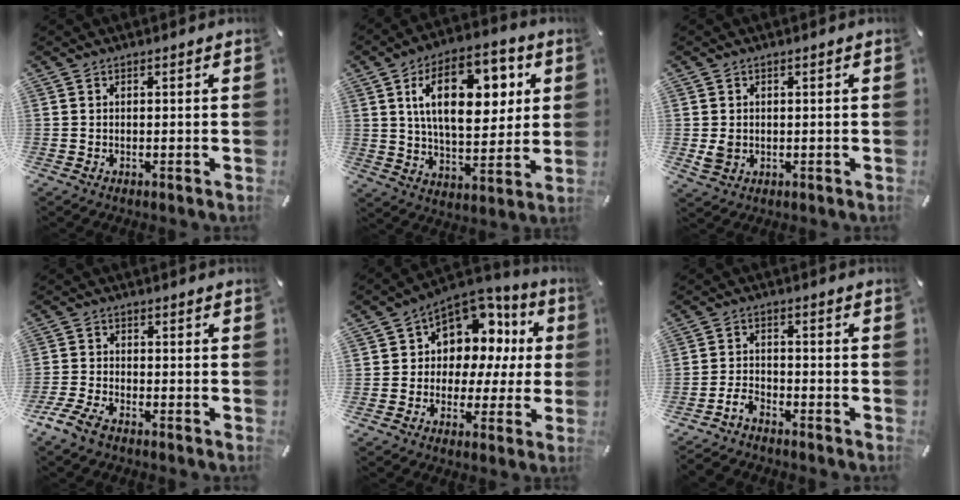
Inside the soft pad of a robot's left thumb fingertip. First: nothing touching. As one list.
[{"total": 19.7, "force": [6.6, 10.5, 15.3], "torque": [-0.243, -0.002, 0.106]}, {"total": 2.8, "force": [0.0, 2.5, 1.2], "torque": [-0.014, 0.001, 0.000]}, {"total": 4.7, "force": [-3.5, 2.0, 2.4], "torque": [-0.068, 0.009, -0.073]}, {"total": 10.2, "force": [4.8, 8.2, 3.8], "torque": [-0.052, -0.052, 0.087]}, {"total": 4.3, "force": [-3.5, 2.1, 1.5], "torque": [-0.039, 0.015, -0.068]}]